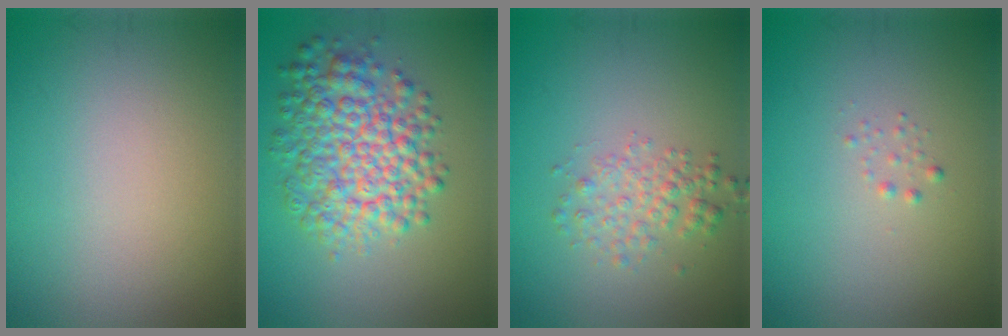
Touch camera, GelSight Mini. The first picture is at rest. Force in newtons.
{"total": 7.2, "press": 7.2, "slide": 0.1}
{"total": 2.4, "press": 2.4, "slide": 0.1}
{"total": 0.6, "press": 0.6, "slide": 0.0}